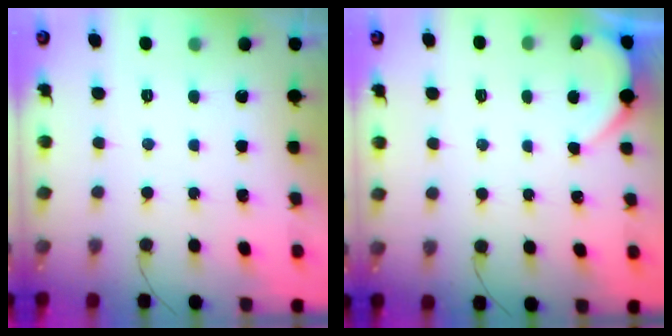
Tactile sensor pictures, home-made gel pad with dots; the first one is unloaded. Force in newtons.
{"total": 2.3, "press": 2.3, "slide": 0.3}